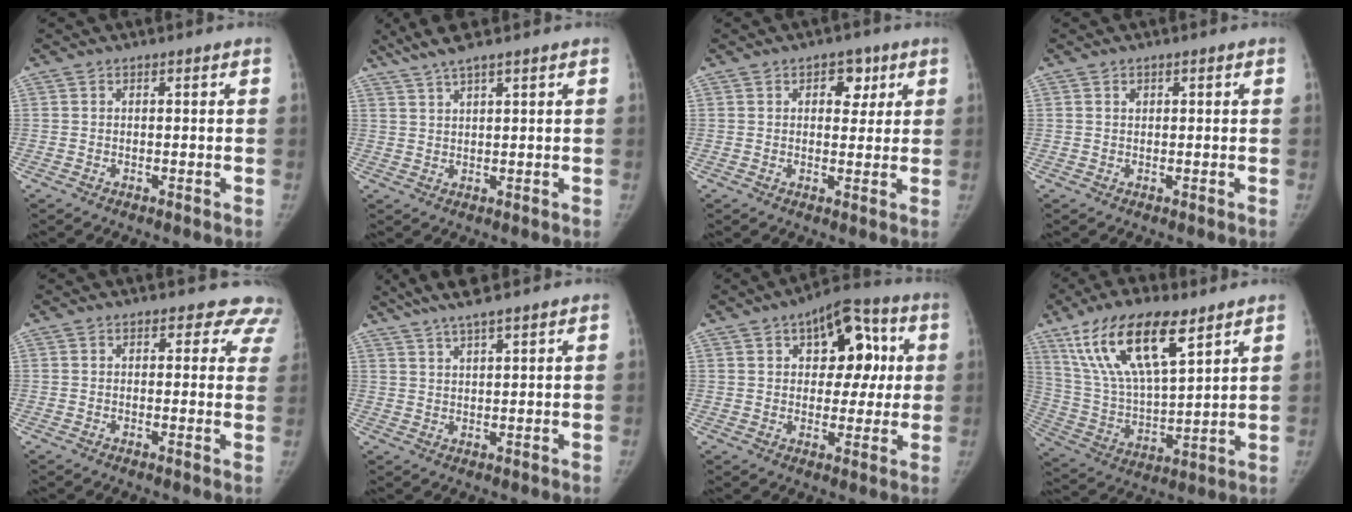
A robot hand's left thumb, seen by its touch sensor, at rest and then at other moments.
{"total": 5.5, "force": [4.3, 0.4, 3.4], "torque": [-0.074, 0.003, 0.089]}
{"total": 5.1, "force": [2.2, 3.4, 3.0], "torque": [-0.006, -0.005, 0.024]}
{"total": 0.8, "force": [0.3, 0.6, 0.3], "torque": [0.001, -0.001, 0.005]}
{"total": 7.0, "force": [6.1, 3.4, 0.4], "torque": [0.054, -0.020, 0.035]}
{"total": 7.4, "force": [5.9, 0.9, 4.4], "torque": [-0.080, 0.000, 0.110]}
{"total": 14.1, "force": [4.1, 8.5, 10.5], "torque": [-0.090, 0.014, 0.054]}
{"total": 19.7, "force": [11.3, 7.3, 14.5], "torque": [-0.256, -0.036, 0.218]}